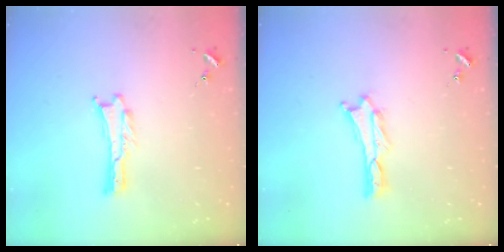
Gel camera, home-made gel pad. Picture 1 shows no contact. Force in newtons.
{"total": 0.6, "press": 0.6, "slide": 0.2}